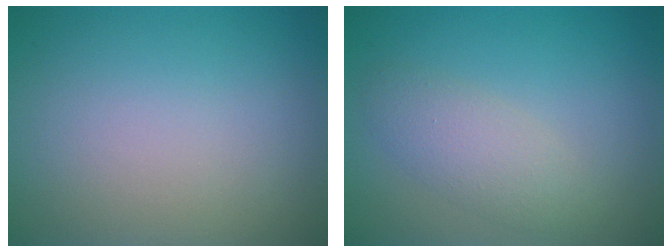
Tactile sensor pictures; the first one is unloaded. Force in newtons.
{"total": 2.8, "press": 2.8, "slide": 0.1}